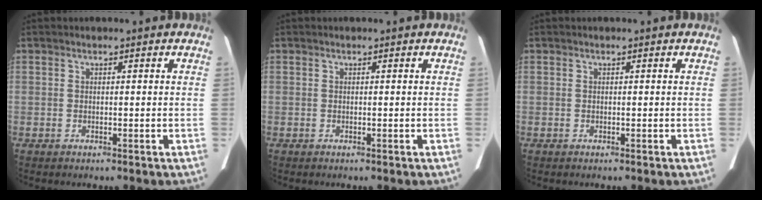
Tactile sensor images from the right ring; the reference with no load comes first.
{"total": 0.0}
{"total": 0.0}